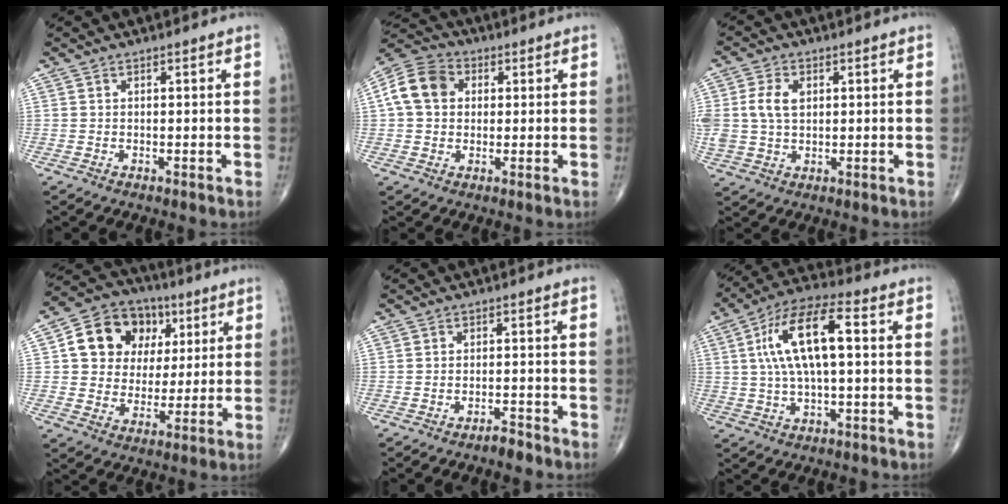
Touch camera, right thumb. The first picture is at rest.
{"total": 10.0, "force": [1.8, 7.8, 5.9], "torque": [-0.102, 0.020, 0.022]}
{"total": 7.4, "force": [1.3, 5.1, 5.2], "torque": [-0.110, 0.004, 0.029]}
{"total": 14.9, "force": [4.4, 12.4, 7.1], "torque": [-0.077, 0.005, 0.073]}
{"total": 2.4, "force": [-2.0, 0.6, 1.1], "torque": [-0.022, 0.009, -0.036]}
{"total": 14.3, "force": [2.1, 5.2, 13.2], "torque": [-0.256, 0.033, 0.034]}